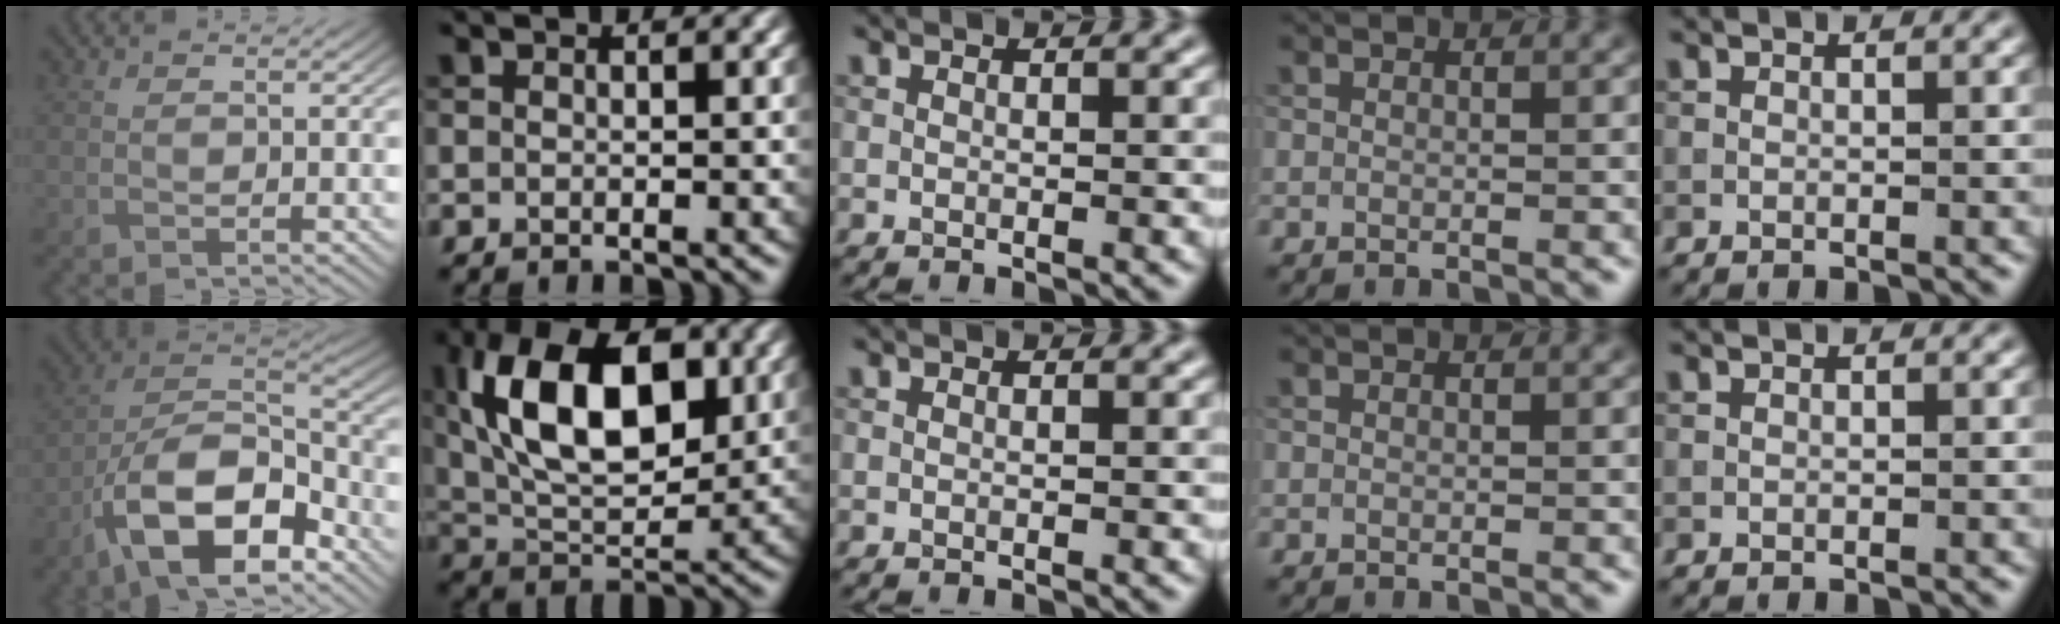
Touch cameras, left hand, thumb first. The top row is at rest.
{"thumb": {"total": 14.7, "force": [-8.1, 7.0, 10.0], "torque": [-0.187, -0.012, -0.162]}, "index": {"total": 12.2, "force": [3.0, 6.5, 9.8], "torque": [-0.163, 0.015, 0.049]}}